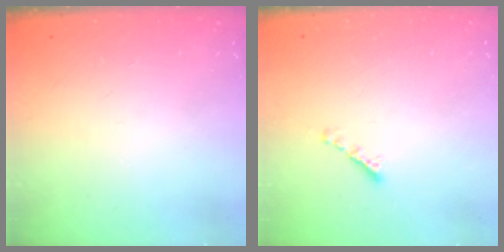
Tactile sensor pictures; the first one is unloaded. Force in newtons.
{"total": 2.2, "press": 2.1, "slide": 0.7}